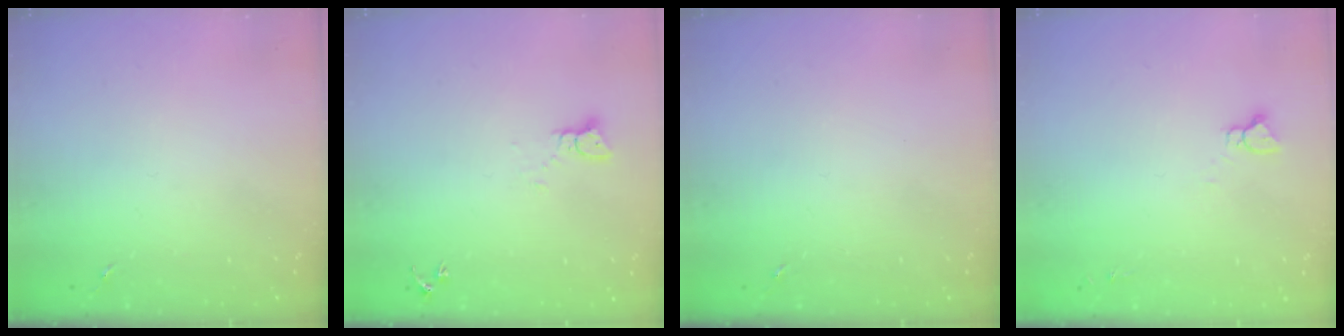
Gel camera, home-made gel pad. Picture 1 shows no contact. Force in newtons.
{"total": 3.3, "press": 3.3, "slide": 0.1}
{"total": 0.0}
{"total": 2.9, "press": 2.9, "slide": 0.2}